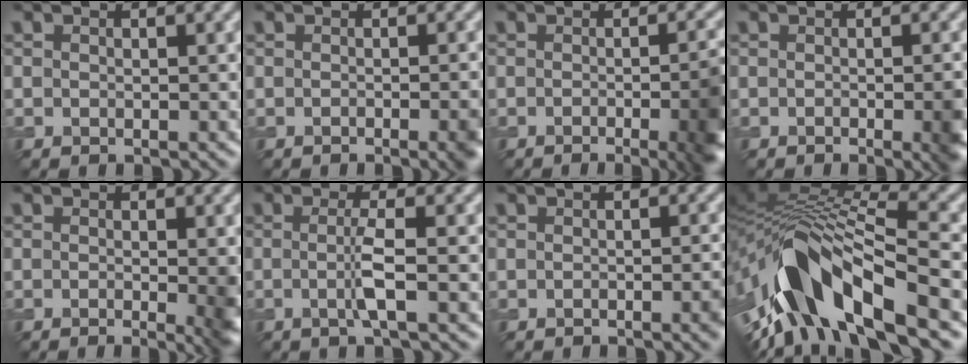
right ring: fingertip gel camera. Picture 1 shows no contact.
{"total": 3.1, "force": [-1.4, 0.8, 2.6], "torque": [-0.029, -0.001, -0.021]}
{"total": 7.3, "force": [-2.2, 2.4, 6.5], "torque": [-0.060, -0.006, -0.022]}
{"total": 3.2, "force": [-1.1, 0.9, 2.9], "torque": [-0.036, -0.004, -0.015]}
{"total": 3.7, "force": [-0.6, 0.9, 3.5], "torque": [-0.049, -0.007, -0.007]}
{"total": 2.7, "force": [-0.2, 0.3, 2.6], "torque": [-0.054, -0.004, -0.009]}
{"total": 1.7, "force": [-0.8, 0.4, 1.4], "torque": [-0.015, 0.001, -0.012]}
{"total": 12.5, "force": [-4.8, 5.2, 10.3], "torque": [-0.189, 0.011, -0.085]}